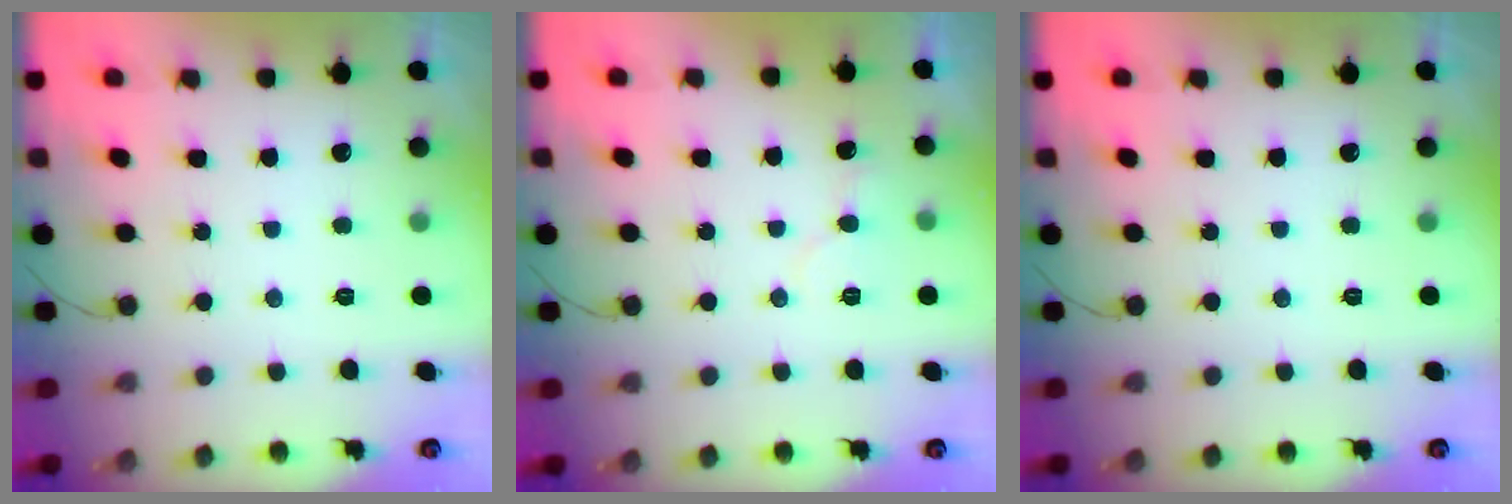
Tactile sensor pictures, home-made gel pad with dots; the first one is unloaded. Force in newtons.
{"total": 5.7, "press": 5.7, "slide": 0.4}
{"total": 0.0}